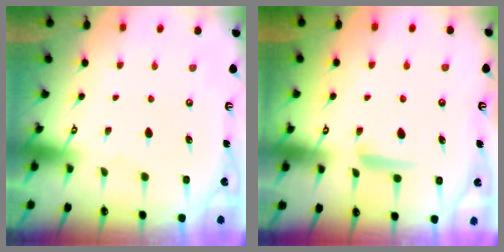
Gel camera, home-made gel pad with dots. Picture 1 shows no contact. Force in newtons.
{"total": 7.1, "press": 7.1, "slide": 0.7}